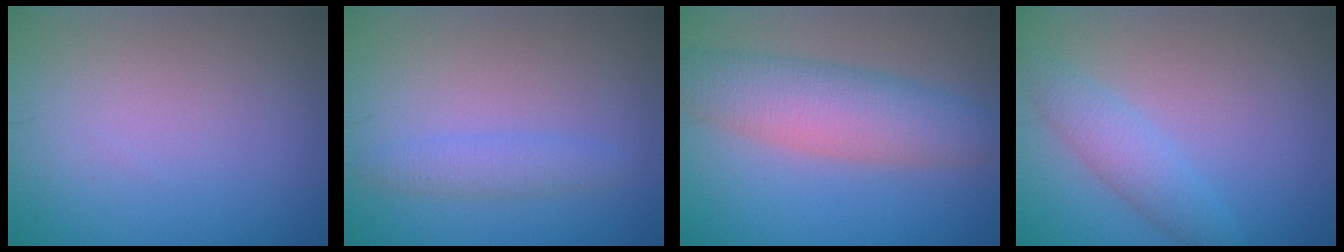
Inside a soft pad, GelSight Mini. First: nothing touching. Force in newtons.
{"total": 1.9, "press": 1.9, "slide": 0.1}
{"total": 6.1, "press": 6.1, "slide": 0.3}
{"total": 2.8, "press": 2.8, "slide": 0.2}